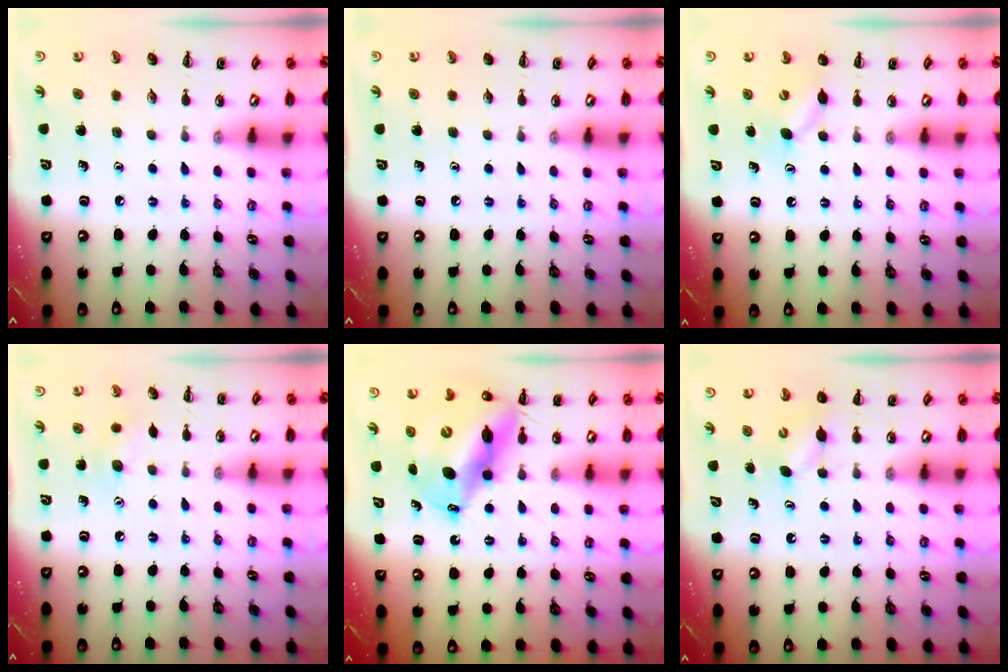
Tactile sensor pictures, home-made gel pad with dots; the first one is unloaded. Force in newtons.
{"total": 0.0}
{"total": 6.6, "press": 6.5, "slide": 1.5}
{"total": 7.1, "press": 6.9, "slide": 1.7}
{"total": 14.1, "press": 13.6, "slide": 3.6}
{"total": 3.1, "press": 3.0, "slide": 0.7}